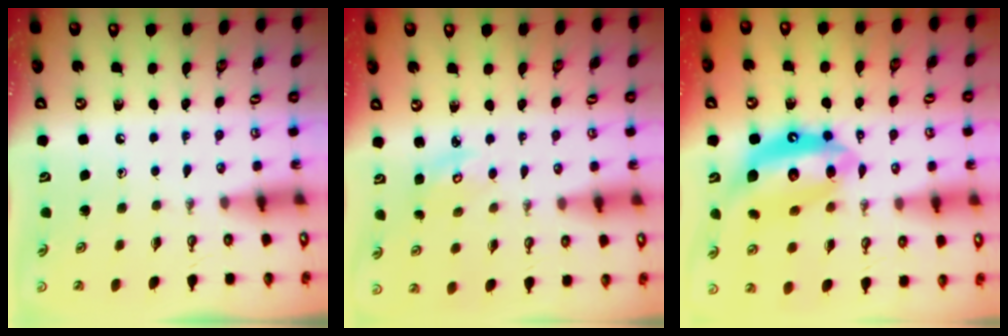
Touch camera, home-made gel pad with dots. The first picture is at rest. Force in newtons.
{"total": 2.7, "press": 2.7, "slide": 0.0}
{"total": 16.6, "press": 16.5, "slide": 1.6}